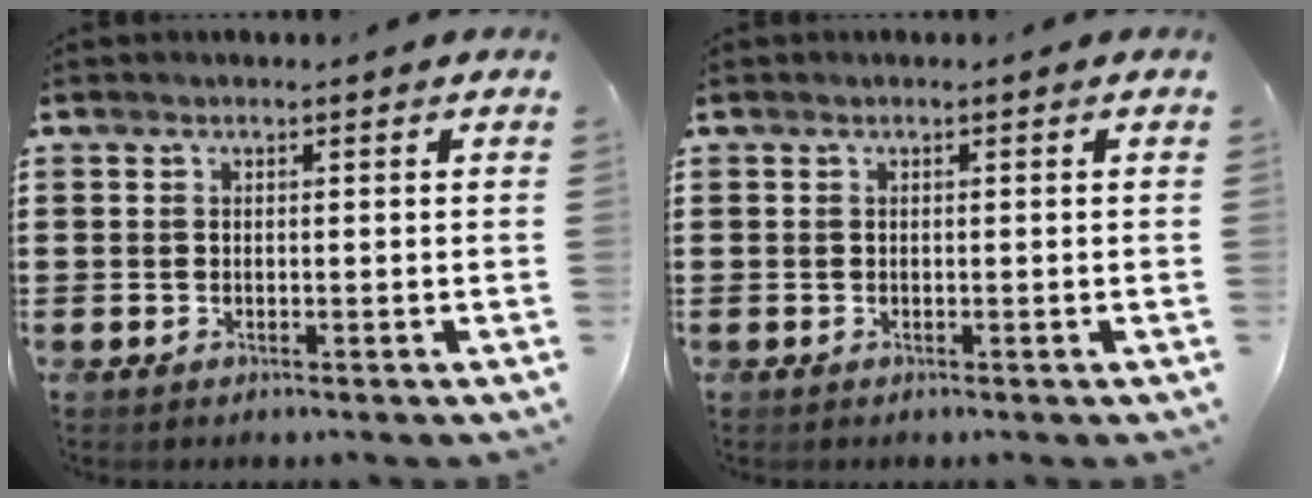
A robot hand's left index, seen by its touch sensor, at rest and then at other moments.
{"total": 0.0}